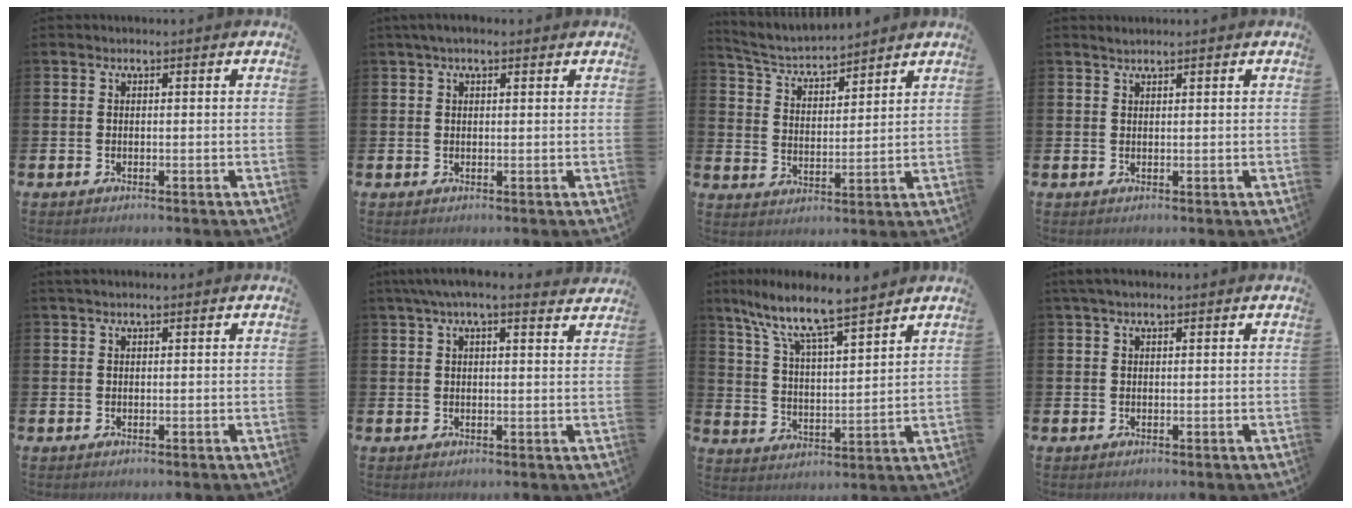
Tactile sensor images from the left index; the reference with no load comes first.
{"total": 2.0, "force": [1.3, 0.8, 1.2], "torque": [-0.013, 0.005, 0.020]}
{"total": 4.8, "force": [4.6, 0.9, 1.0], "torque": [-0.041, -0.031, 0.078]}
{"total": 1.2, "force": [1.1, 0.1, 0.3], "torque": [-0.002, 0.000, 0.020]}
{"total": 1.0, "force": [0.9, 0.2, 0.5], "torque": [-0.005, 0.001, 0.015]}
{"total": 4.7, "force": [4.1, 0.5, 2.3], "torque": [-0.050, -0.007, 0.072]}
{"total": 8.9, "force": [7.9, 1.1, 3.9], "torque": [-0.110, -0.048, 0.137]}
{"total": 1.8, "force": [1.3, 0.5, 1.2], "torque": [-0.020, 0.004, 0.022]}